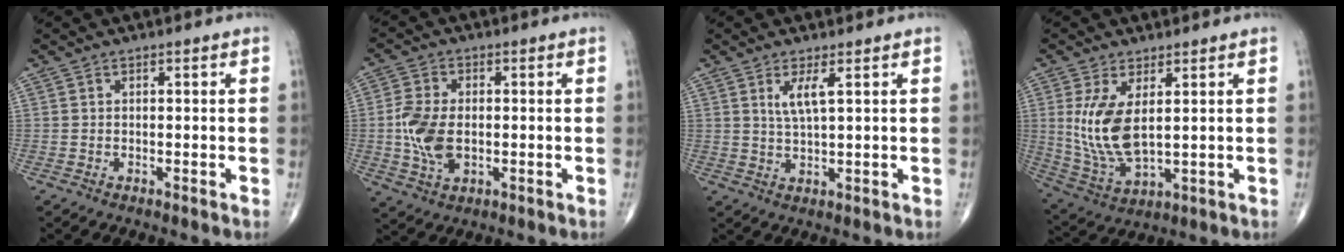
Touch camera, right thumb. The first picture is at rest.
{"total": 9.1, "force": [-0.7, 5.5, 7.2], "torque": [-0.149, 0.001, -0.011]}
{"total": 3.9, "force": [1.6, 0.6, 3.5], "torque": [-0.075, -0.014, 0.036]}
{"total": 11.1, "force": [2.1, 5.0, 9.7], "torque": [-0.202, -0.020, 0.058]}